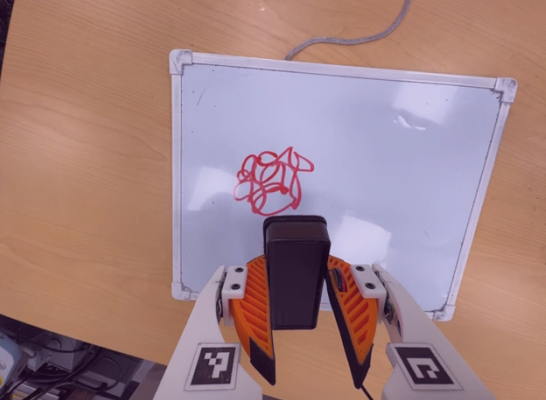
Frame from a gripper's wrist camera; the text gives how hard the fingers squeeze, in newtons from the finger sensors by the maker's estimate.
{"total": 5.8, "left": 5.1, "right": 6.5}